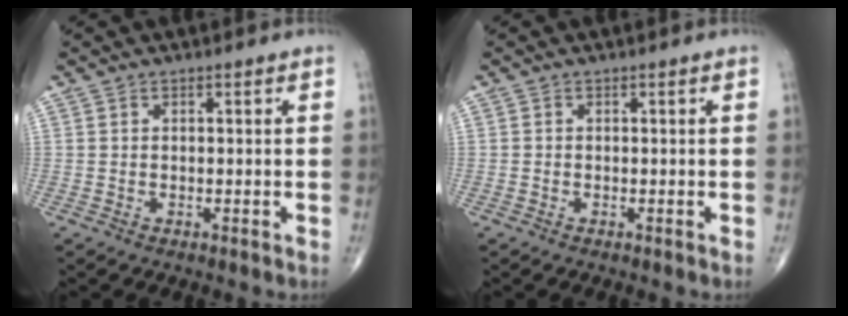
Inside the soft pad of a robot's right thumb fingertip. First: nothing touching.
{"total": 0.0}